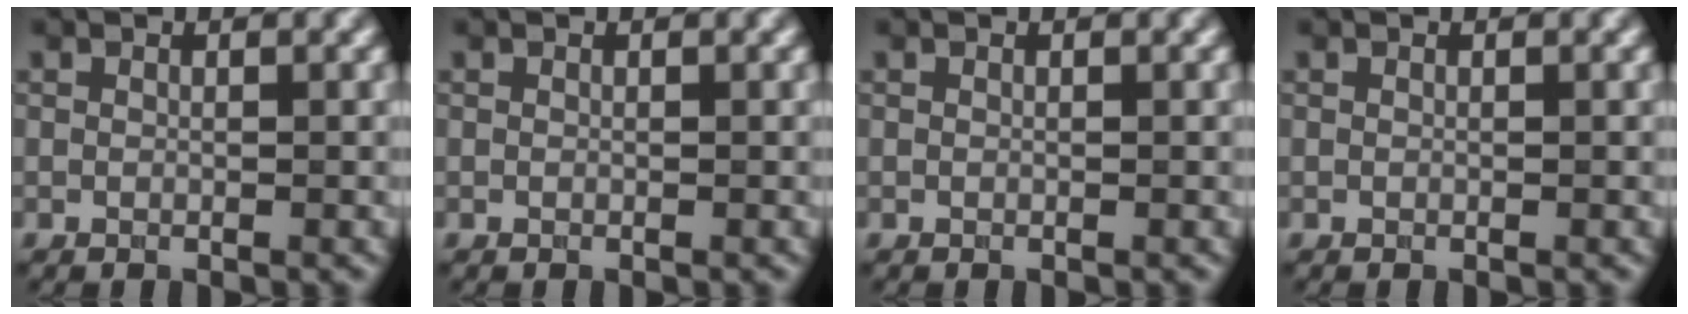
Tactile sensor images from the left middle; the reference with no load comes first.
{"total": 0.0}
{"total": 0.0}
{"total": 0.0}